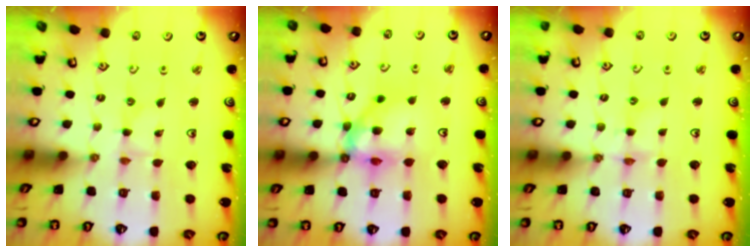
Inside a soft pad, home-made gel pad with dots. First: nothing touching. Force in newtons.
{"total": 13.0, "press": 12.9, "slide": 1.9}
{"total": 3.0, "press": 2.9, "slide": 0.3}